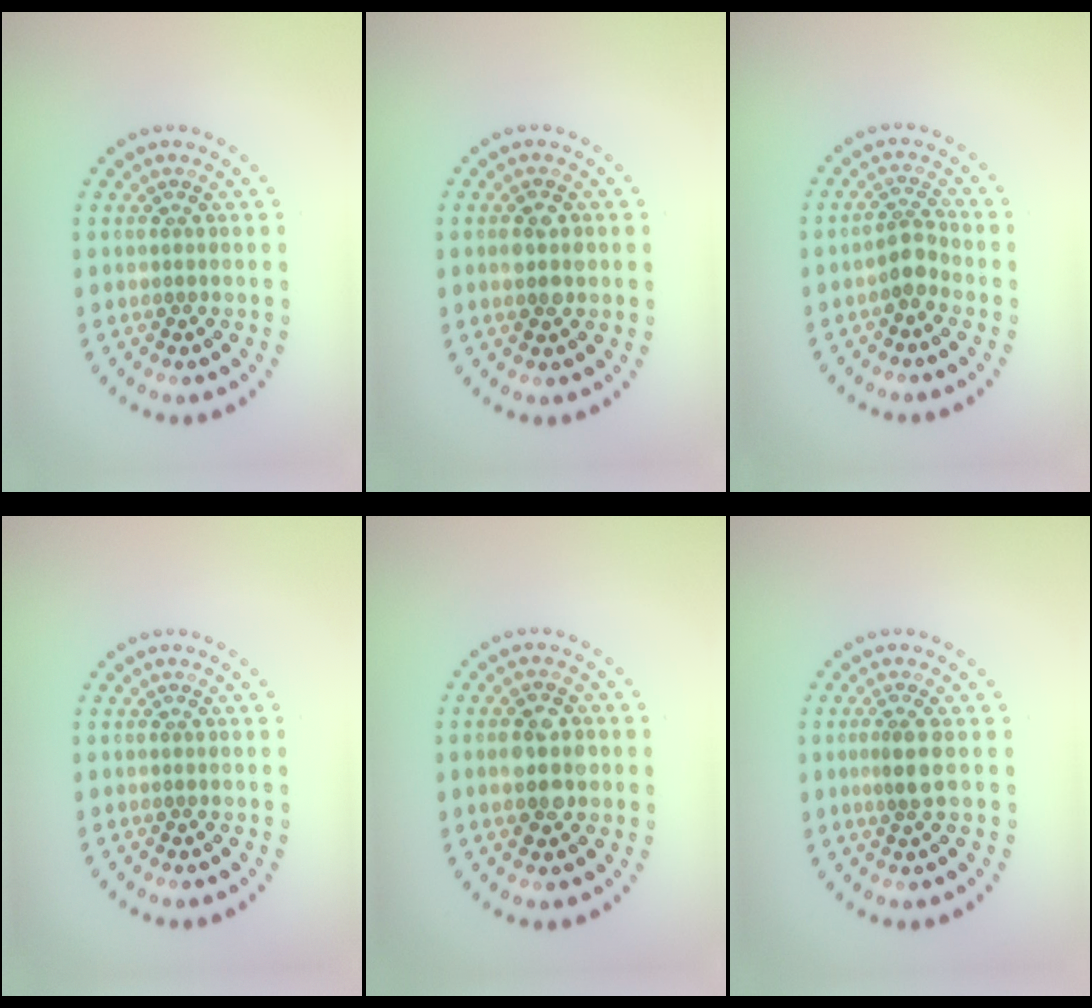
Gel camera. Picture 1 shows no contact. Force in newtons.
{"total": 2.1, "press": 2.1, "slide": 0.4}
{"total": 2.2, "press": 1.8, "slide": 1.4}
{"total": 0.0}
{"total": 4.0, "press": 4.0, "slide": 0.1}
{"total": 2.0, "press": 1.6, "slide": 1.2}